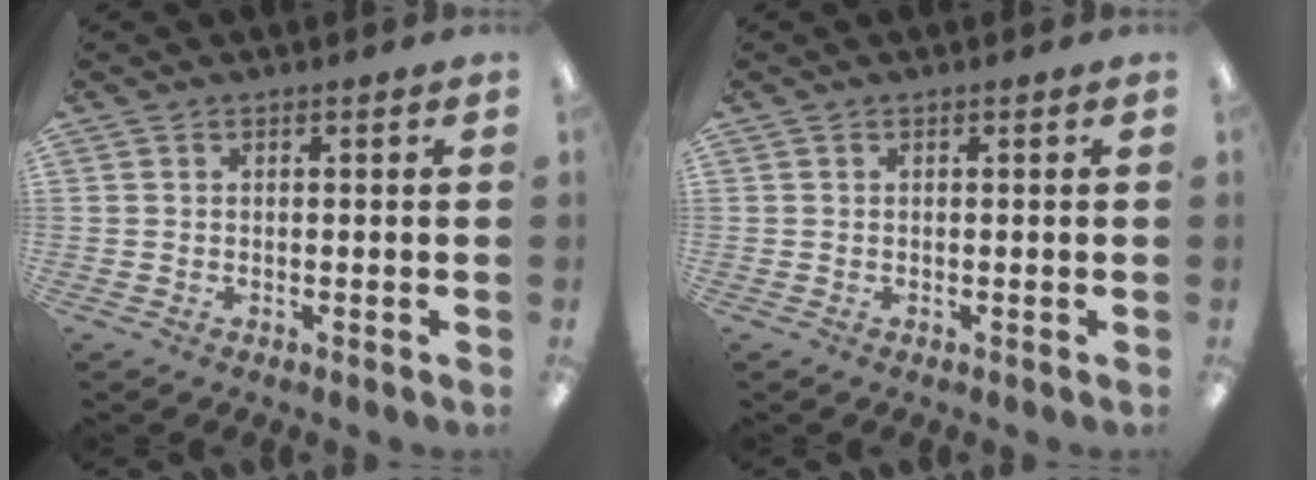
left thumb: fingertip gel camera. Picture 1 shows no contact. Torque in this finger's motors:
{"motor_torque": [-0.09, 0.09, -0.01, -0.01, 0.00]}